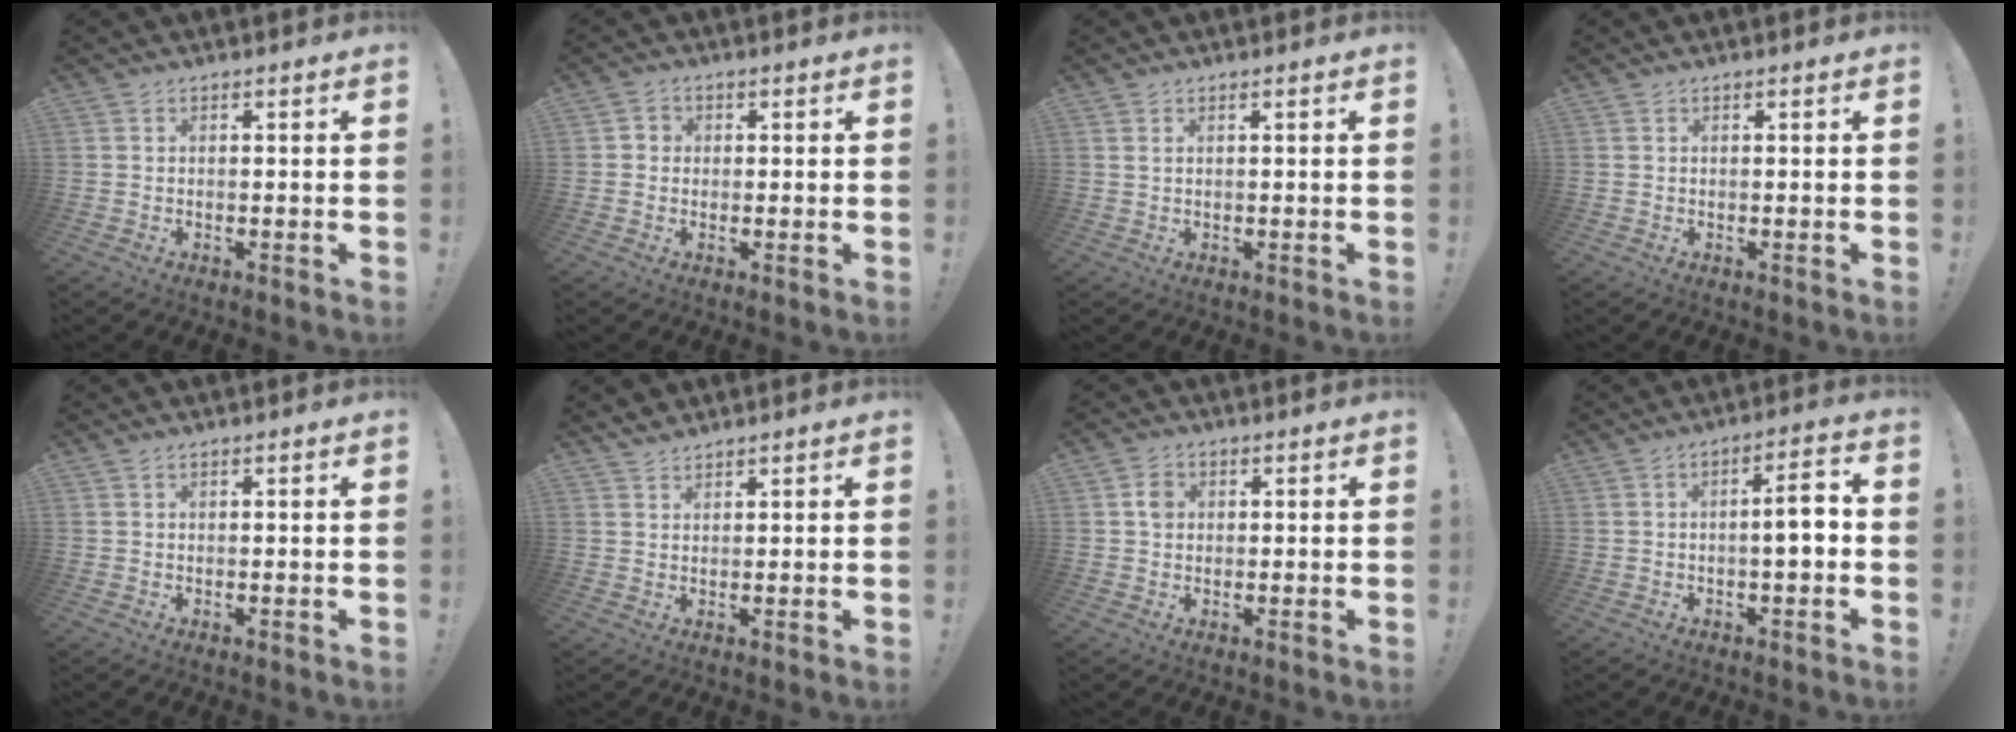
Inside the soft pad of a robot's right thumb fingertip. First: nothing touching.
{"total": 2.2, "force": [-0.5, 2.0, 0.6], "torque": [-0.012, 0.007, -0.009]}
{"total": 1.3, "force": [0.8, 0.4, 1.0], "torque": [-0.028, 0.004, 0.016]}
{"total": 0.0}
{"total": 0.0}
{"total": 2.5, "force": [2.3, 0.9, 0.4], "torque": [-0.003, -0.016, 0.042]}
{"total": 2.6, "force": [0.2, 2.3, 1.3], "torque": [-0.010, 0.000, -0.001]}
{"total": 6.2, "force": [-1.3, 1.1, 6.0], "torque": [-0.095, 0.010, -0.027]}